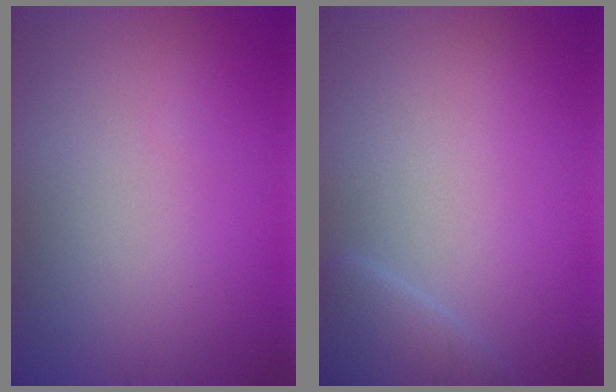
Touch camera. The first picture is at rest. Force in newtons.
{"total": 2.2, "press": 2.2, "slide": 0.2}